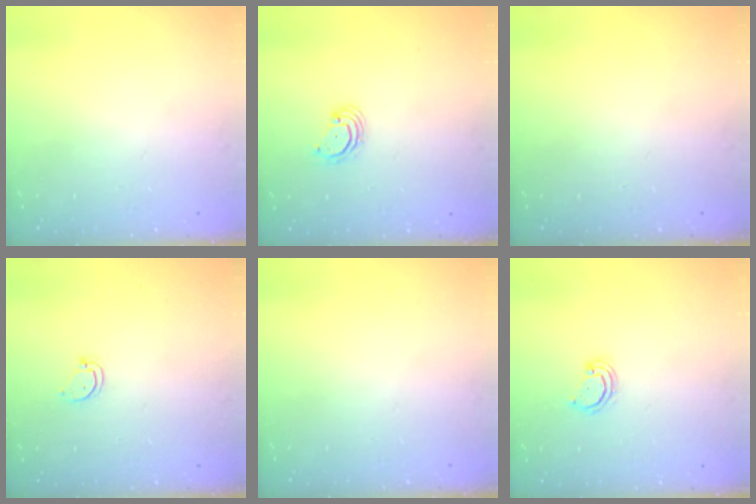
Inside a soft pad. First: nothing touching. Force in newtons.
{"total": 3.0, "press": 3.0, "slide": 0.3}
{"total": 0.0}
{"total": 3.6, "press": 3.6, "slide": 0.2}
{"total": 0.0}
{"total": 2.8, "press": 2.8, "slide": 0.2}